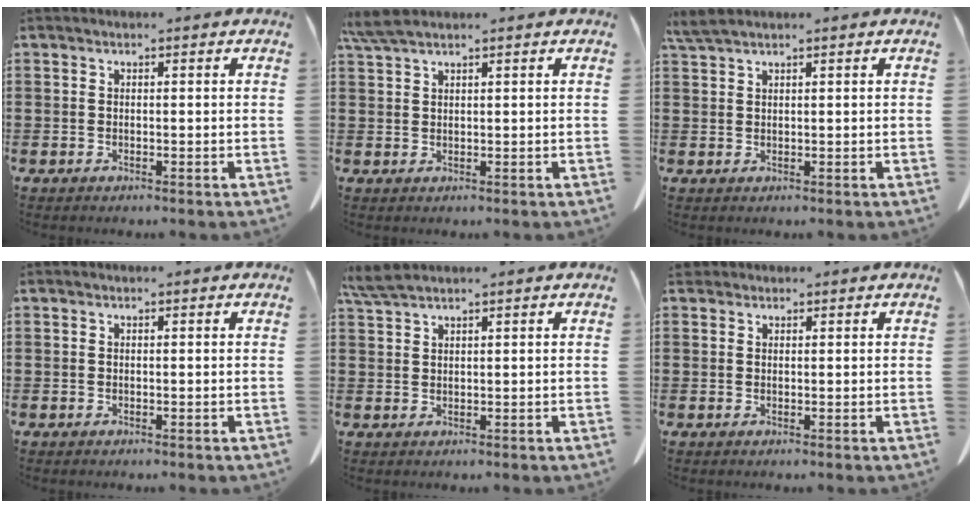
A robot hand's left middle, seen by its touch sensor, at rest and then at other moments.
{"total": 3.1, "force": [2.2, 0.4, 2.0], "torque": [-0.046, -0.001, 0.044]}
{"total": 2.1, "force": [1.8, 0.1, 1.2], "torque": [-0.029, -0.001, 0.035]}
{"total": 0.0}
{"total": 2.9, "force": [2.3, 0.3, 1.8], "torque": [-0.041, 0.000, 0.046]}
{"total": 1.0, "force": [0.9, 0.5, 0.2], "torque": [-0.008, 0.002, 0.018]}